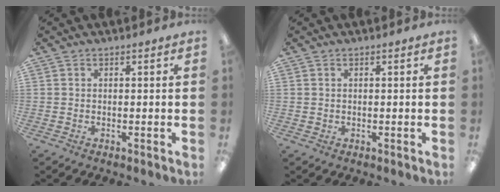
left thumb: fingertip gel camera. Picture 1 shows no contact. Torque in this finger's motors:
{"motor_torque": [-0.40, 0.12, 0.17, -0.20, 0.00]}